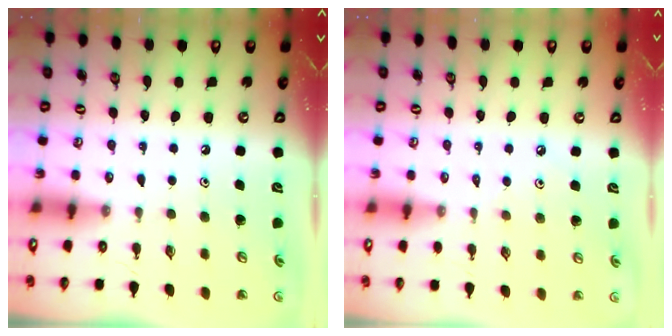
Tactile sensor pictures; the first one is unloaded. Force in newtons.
{"total": 2.4, "press": 2.3, "slide": 0.5}